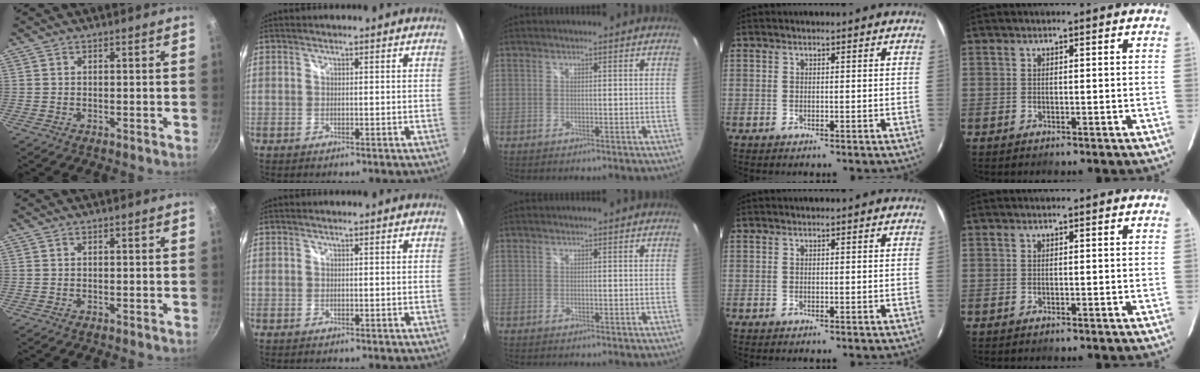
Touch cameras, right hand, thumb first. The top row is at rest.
{}